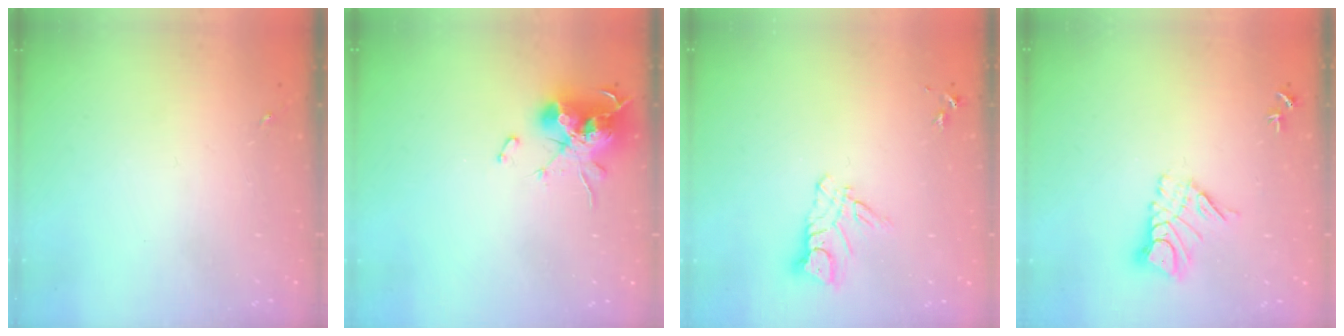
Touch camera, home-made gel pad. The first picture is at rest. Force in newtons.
{"total": 15.7, "press": 15.7, "slide": 0.1}
{"total": 8.6, "press": 8.5, "slide": 0.9}
{"total": 9.8, "press": 9.8, "slide": 0.9}